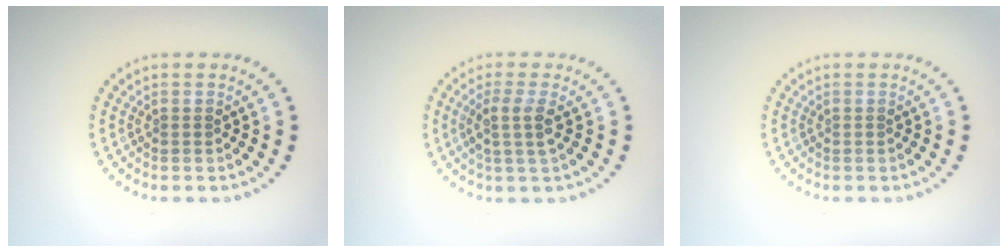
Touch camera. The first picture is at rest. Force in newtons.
{"total": 2.3, "press": 1.9, "slide": 1.3}
{"total": 0.0}